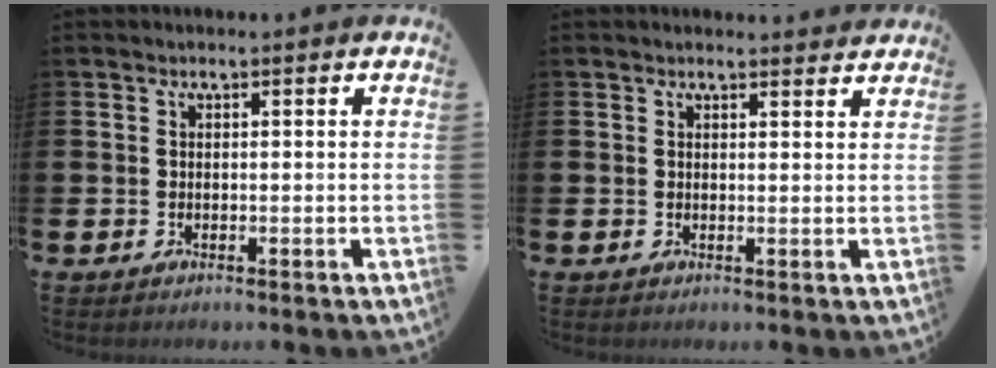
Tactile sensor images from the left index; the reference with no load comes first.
{"total": 0.7, "force": [0.7, 0.2, 0.1], "torque": [0.006, -0.001, 0.011]}